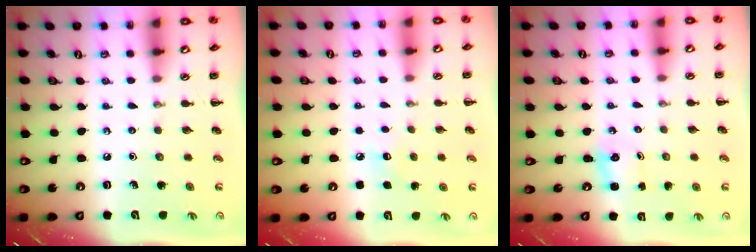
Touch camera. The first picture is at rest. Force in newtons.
{"total": 5.1, "press": 4.9, "slide": 1.4}
{"total": 1.8, "press": 1.7, "slide": 0.6}